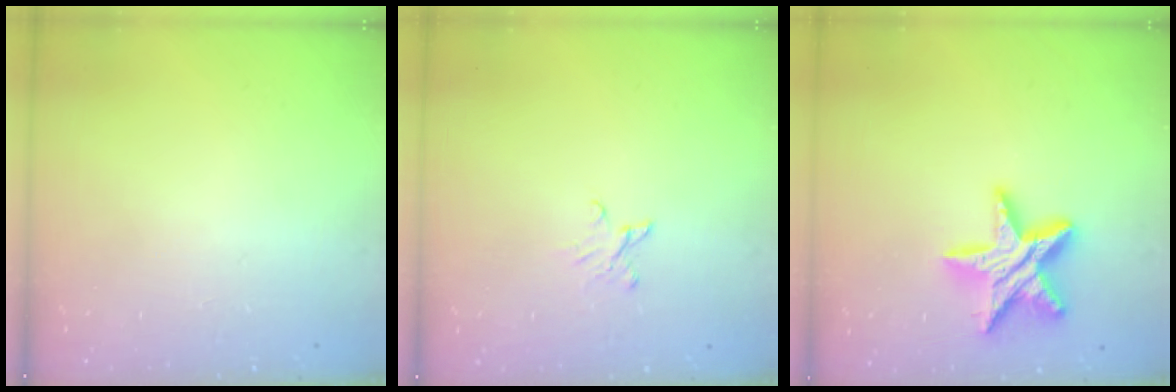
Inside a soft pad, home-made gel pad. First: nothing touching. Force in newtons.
{"total": 2.8, "press": 2.8, "slide": 0.3}
{"total": 15.6, "press": 15.5, "slide": 1.0}